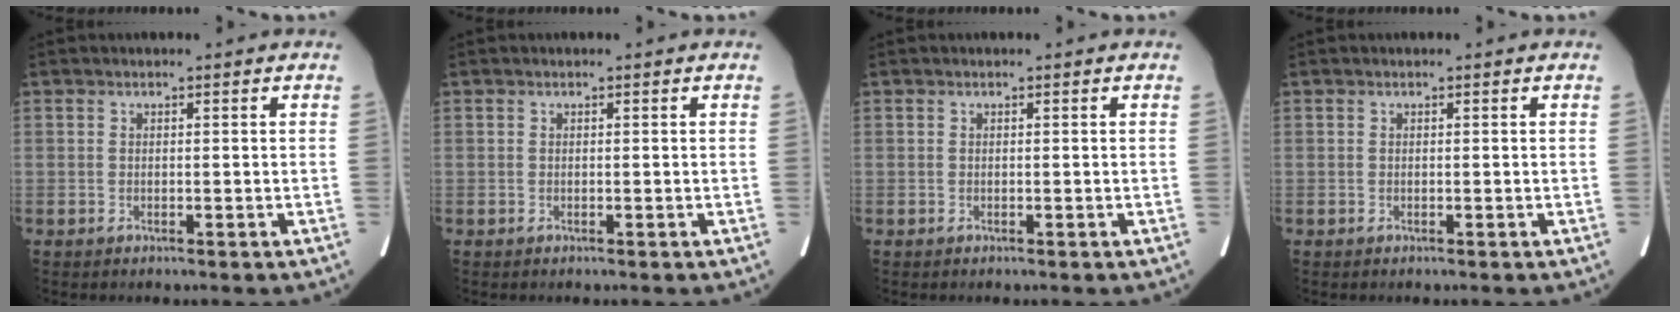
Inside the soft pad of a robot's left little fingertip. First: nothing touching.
{"total": 0.0}
{"total": 0.0}
{"total": 0.0}